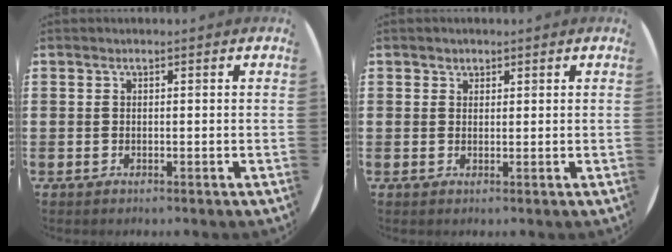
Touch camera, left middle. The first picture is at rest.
{"total": 1.0, "force": [0.8, 0.6, -0.1], "torque": [0.008, -0.001, 0.015]}